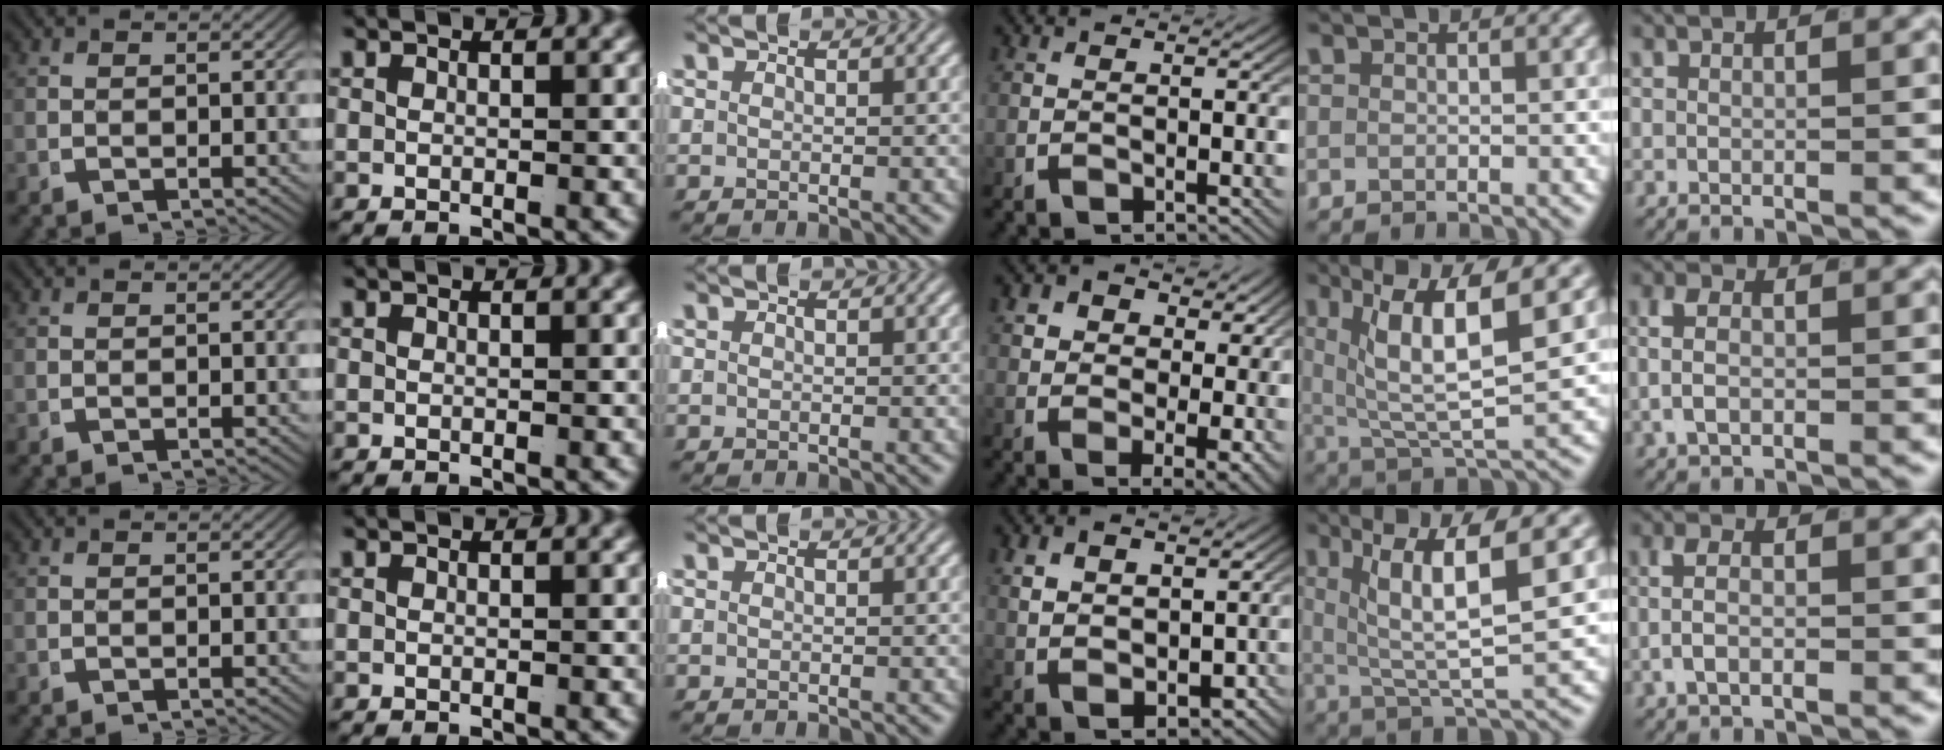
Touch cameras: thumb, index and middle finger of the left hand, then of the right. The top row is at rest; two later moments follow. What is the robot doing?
{"motion": "lift_and_place", "object": "jacket"}